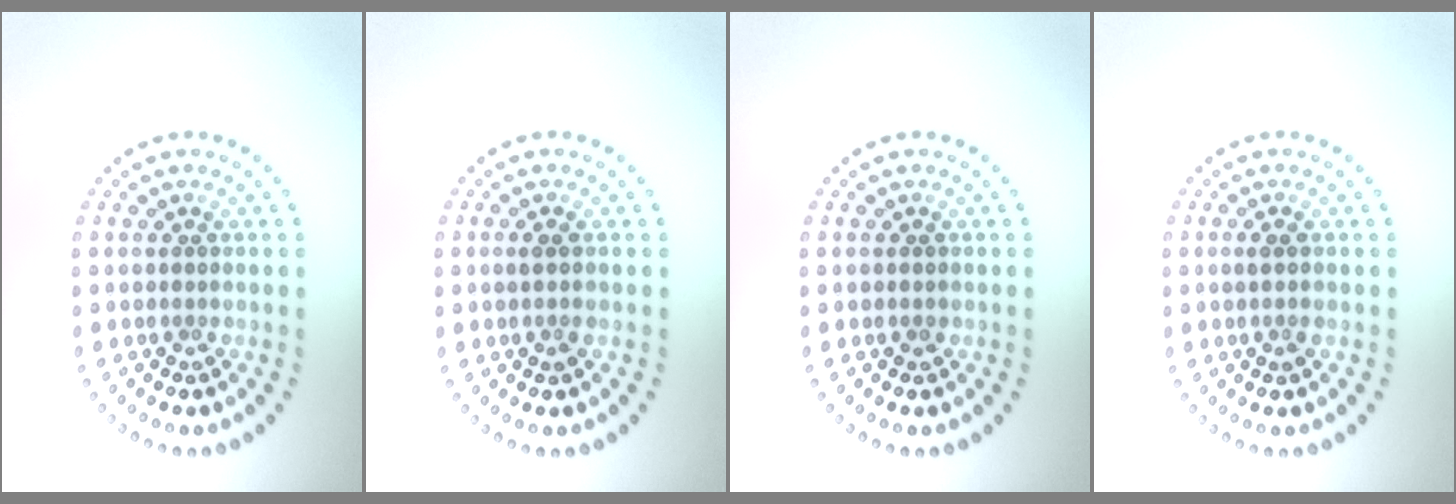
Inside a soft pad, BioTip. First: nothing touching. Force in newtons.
{"total": 1.0, "press": 0.9, "slide": 0.5}
{"total": 0.5, "press": 0.5, "slide": 0.1}
{"total": 1.0, "press": 0.9, "slide": 0.5}